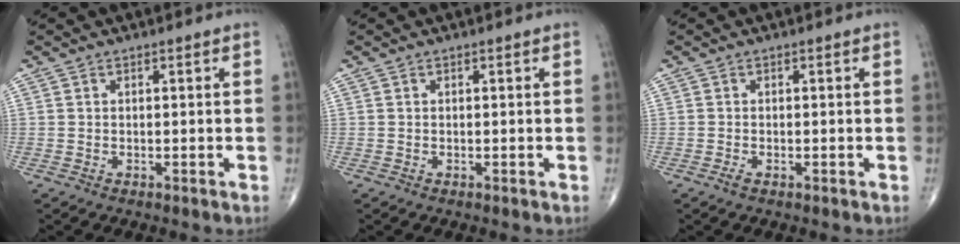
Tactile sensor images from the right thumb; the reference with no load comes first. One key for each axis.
{"total": 0.0}
{"total": 0.9, "fx": -0.5, "fy": 0.4, "fz": 0.6, "tx": -0.018, "ty": -0.001, "tz": -0.010}